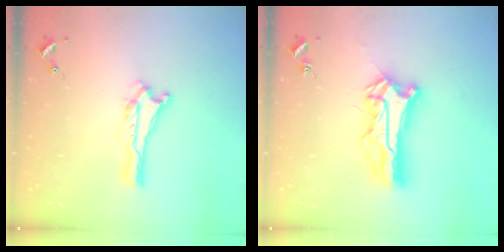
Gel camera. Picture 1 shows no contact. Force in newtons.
{"total": 10.5, "press": 10.4, "slide": 1.1}